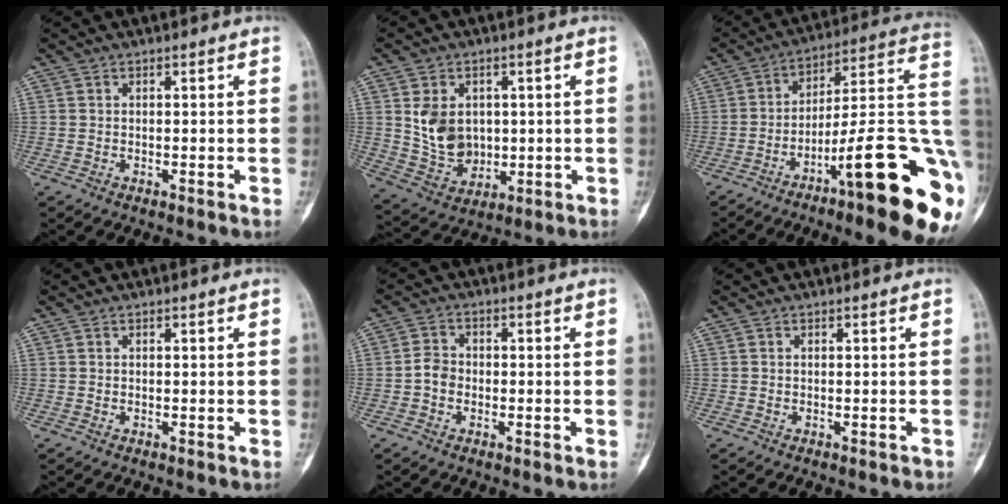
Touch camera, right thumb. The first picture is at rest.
{"total": 10.4, "force": [1.2, 8.3, 6.3], "torque": [-0.070, -0.012, 0.040]}
{"total": 26.3, "force": [-9.1, 4.8, 24.2], "torque": [-0.269, 0.046, -0.132]}
{"total": 0.0}
{"total": 3.9, "force": [-1.0, 3.2, 1.9], "torque": [-0.021, 0.012, -0.025]}
{"total": 0.6, "force": [-0.3, 0.4, 0.1], "torque": [0.002, 0.005, -0.004]}